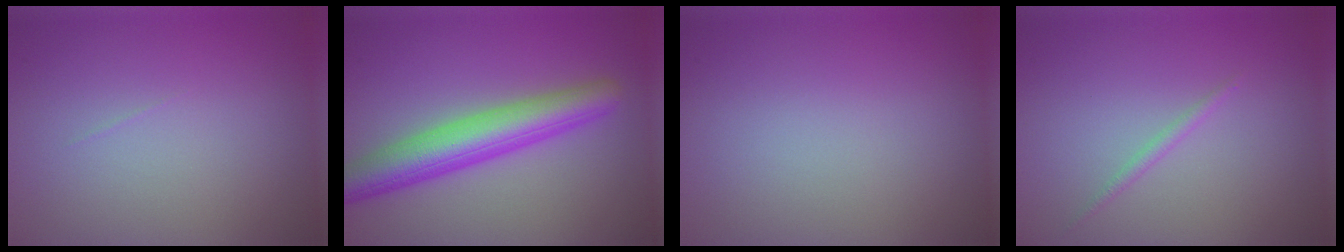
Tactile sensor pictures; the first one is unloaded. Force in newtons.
{"total": 6.1, "press": 6.1, "slide": 0.2}
{"total": 0.0}
{"total": 0.8, "press": 0.8, "slide": 0.0}